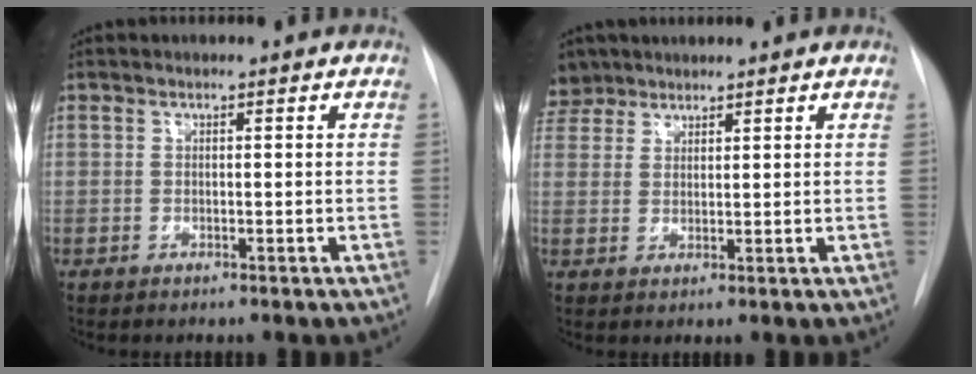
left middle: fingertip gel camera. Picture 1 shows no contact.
{"total": 5.3, "force": [4.5, 2.8, 0.4], "torque": [-0.003, 0.008, 0.090]}